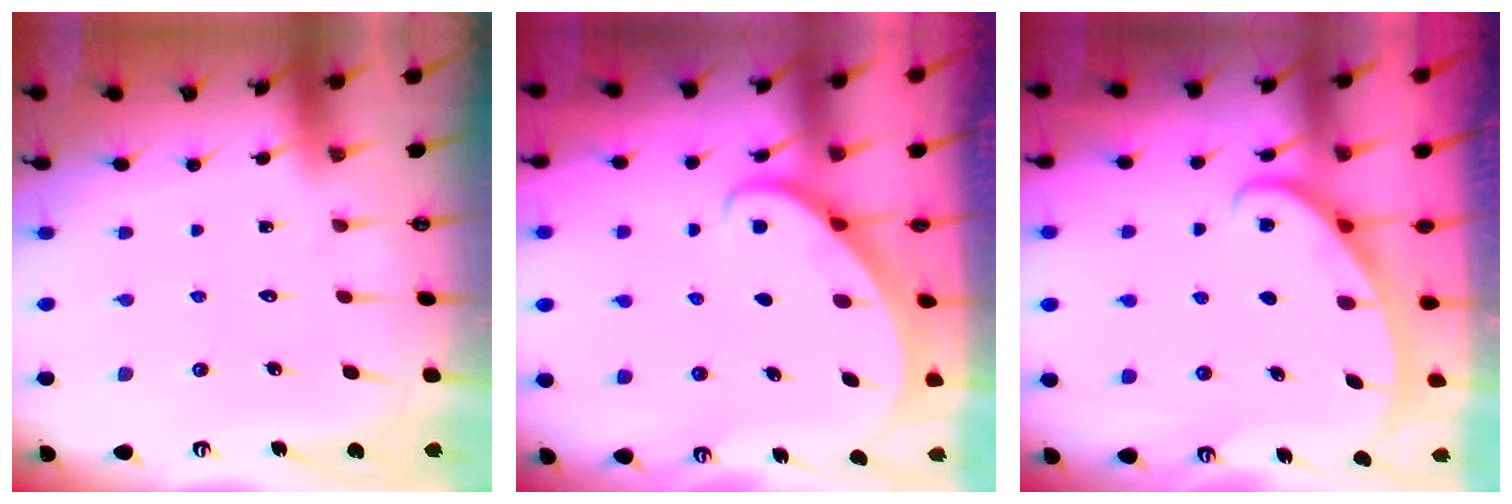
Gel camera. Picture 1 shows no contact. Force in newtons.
{"total": 2.8, "press": 2.8, "slide": 0.2}
{"total": 2.9, "press": 2.9, "slide": 0.3}